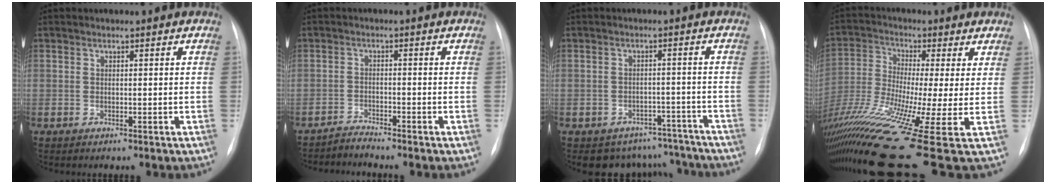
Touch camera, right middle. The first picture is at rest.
{"total": 2.0, "force": [-1.9, -0.4, -0.5], "torque": [0.009, -0.013, -0.036]}
{"total": 9.0, "force": [-7.8, 4.3, -0.2], "torque": [0.024, 0.036, -0.088]}
{"total": 18.2, "force": [-9.5, -0.7, 15.5], "torque": [-0.304, -0.047, -0.175]}